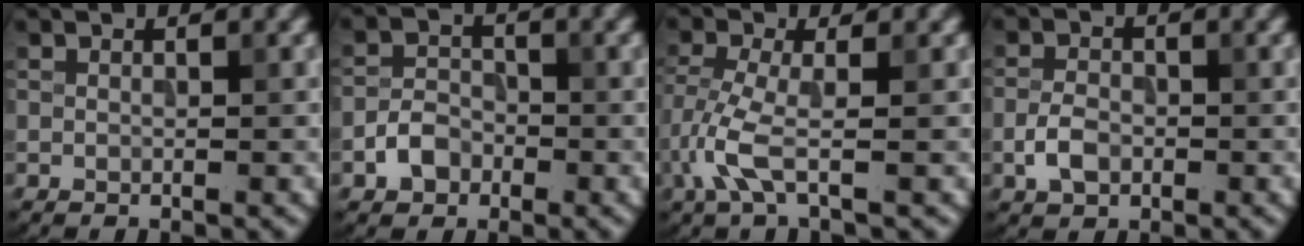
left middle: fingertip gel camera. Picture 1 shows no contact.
{"total": 2.8, "force": [-1.4, 2.0, 1.3], "torque": [-0.019, 0.007, -0.030]}
{"total": 3.9, "force": [-1.6, 1.0, 3.4], "torque": [-0.085, -0.001, -0.042]}
{"total": 2.6, "force": [-0.9, 1.7, 1.7], "torque": [-0.031, 0.003, -0.023]}